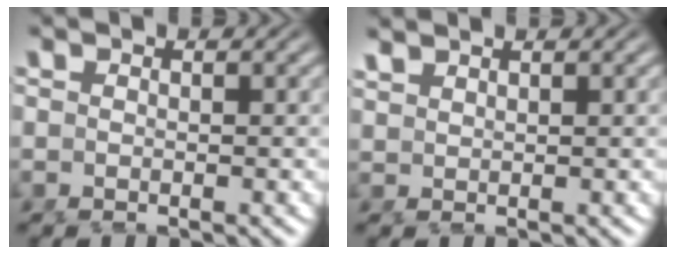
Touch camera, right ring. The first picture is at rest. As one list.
[{"total": 1.3, "force": [1.2, -0.5, -0.1], "torque": [0.007, 0.001, 0.033]}]